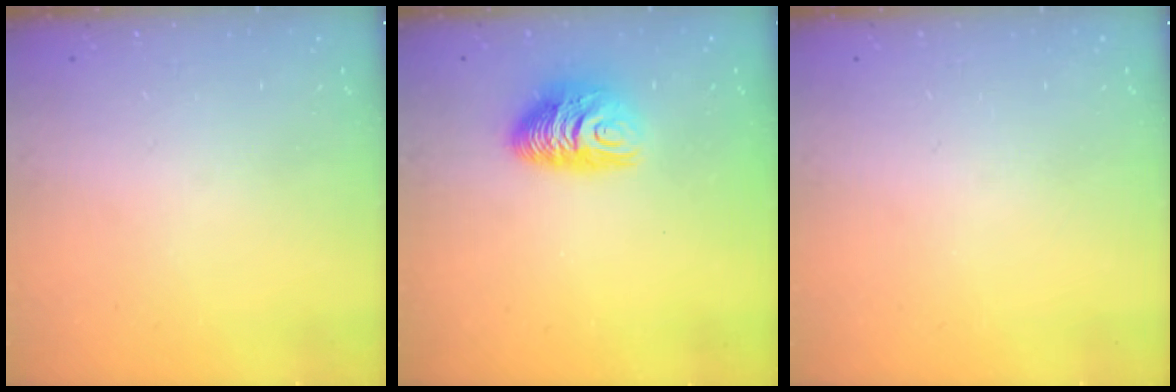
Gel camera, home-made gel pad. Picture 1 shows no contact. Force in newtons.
{"total": 10.5, "press": 10.5, "slide": 1.2}
{"total": 0.0}